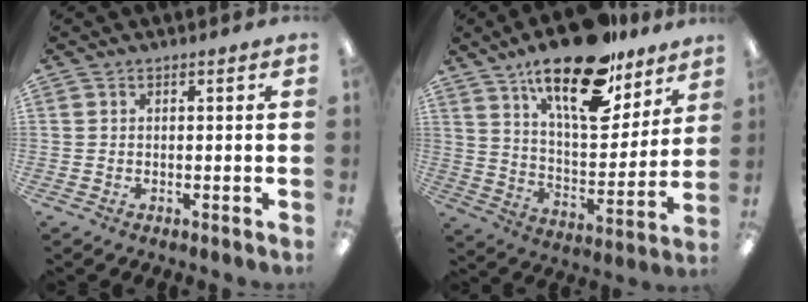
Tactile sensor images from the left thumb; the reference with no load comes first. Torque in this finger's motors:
{"motor_torque": [0.76, 0.93, 1.19, -1.58, 0.15]}